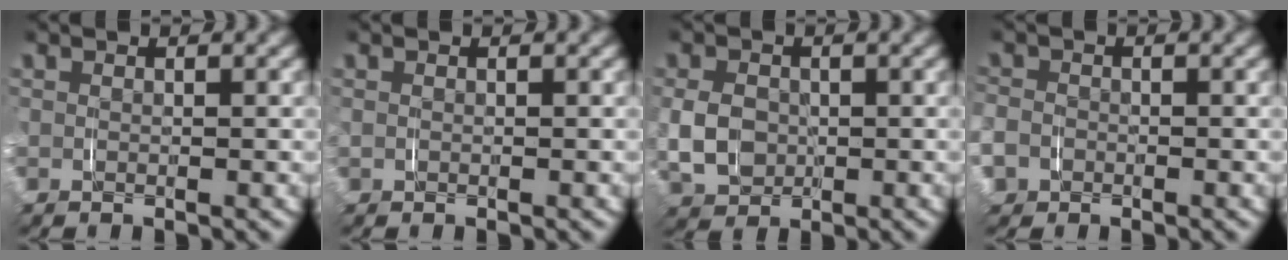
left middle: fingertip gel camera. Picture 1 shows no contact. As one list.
[{"total": 0.6, "force": [0.0, 0.6, 0.2], "torque": [-0.010, 0.001, -0.001]}, {"total": 4.6, "force": [-0.1, 3.8, 2.6], "torque": [-0.062, -0.006, 0.004]}, {"total": 3.9, "force": [-1.2, 3.6, 0.9], "torque": [-0.043, -0.015, -0.023]}]